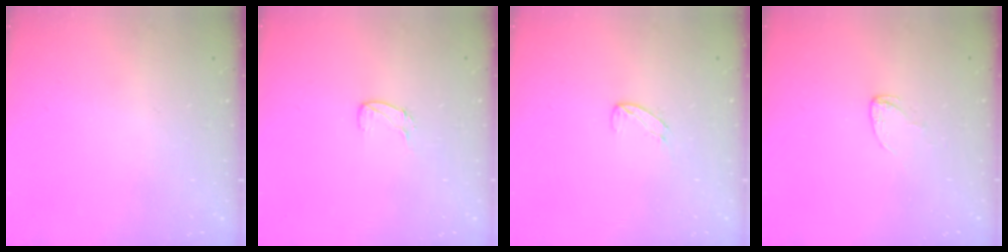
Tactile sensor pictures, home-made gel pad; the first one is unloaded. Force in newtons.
{"total": 4.6, "press": 4.6, "slide": 0.5}
{"total": 4.3, "press": 4.3, "slide": 0.3}
{"total": 3.3, "press": 3.3, "slide": 0.3}